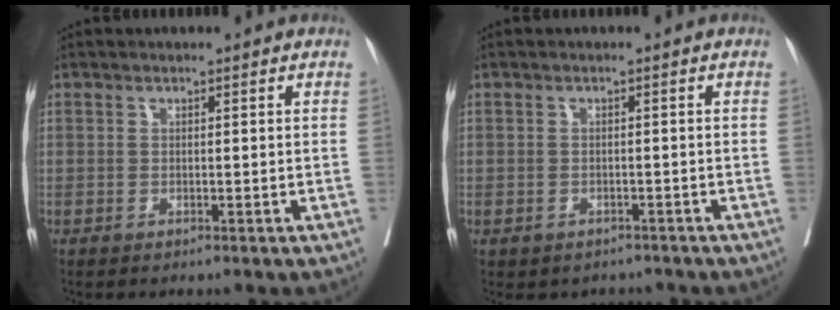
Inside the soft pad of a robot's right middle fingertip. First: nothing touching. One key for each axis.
{"total": 3.1, "fx": -2.4, "fy": 1.8, "fz": 0.4, "tx": -0.004, "ty": 0.011, "tz": -0.029}